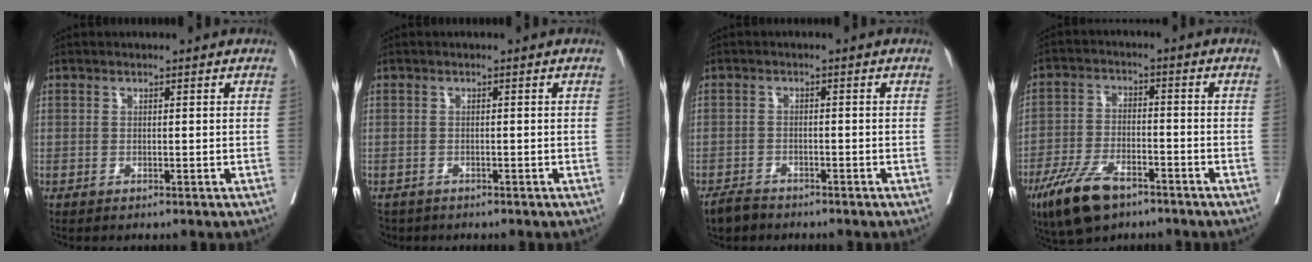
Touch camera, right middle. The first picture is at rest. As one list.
[{"total": 3.2, "force": [-2.7, 1.8, 0.4], "torque": [-0.006, -0.003, -0.044]}, {"total": 3.0, "force": [-2.7, 1.2, 0.7], "torque": [-0.013, -0.002, -0.046]}, {"total": 9.5, "force": [-6.2, 3.6, 6.2], "torque": [-0.128, -0.012, -0.113]}]